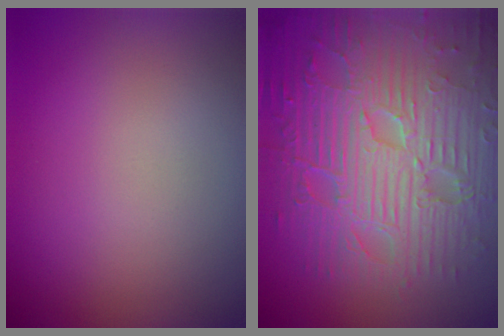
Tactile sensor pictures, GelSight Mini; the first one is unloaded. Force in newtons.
{"total": 11.1, "press": 7.3, "slide": 8.4}